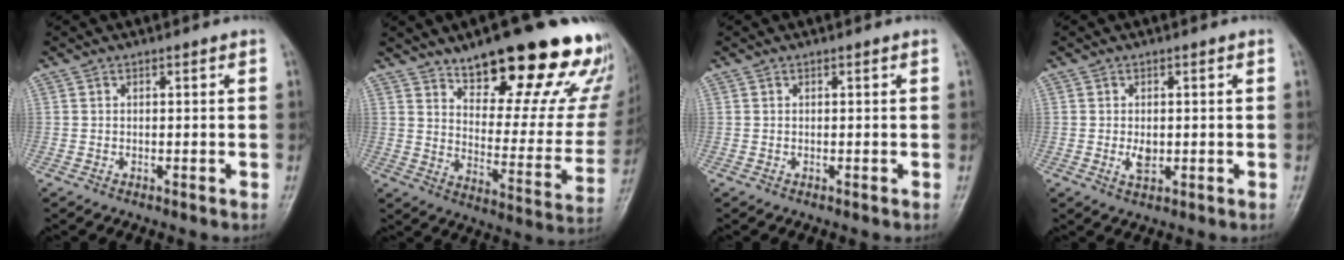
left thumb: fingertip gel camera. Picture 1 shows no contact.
{"total": 26.3, "force": [17.9, 8.9, 17.1], "torque": [-0.178, -0.090, 0.245]}
{"total": 0.0}
{"total": 2.7, "force": [-0.2, 1.6, 2.1], "torque": [-0.035, -0.005, -0.002]}